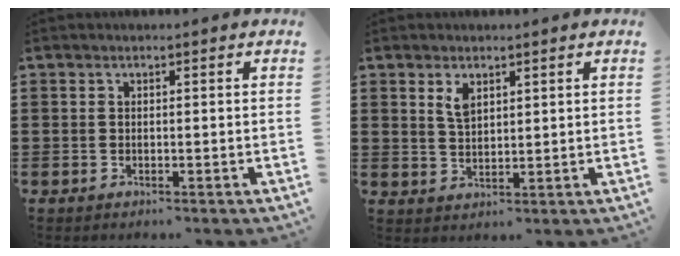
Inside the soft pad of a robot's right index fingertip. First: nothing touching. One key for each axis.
{"total": 2.9, "fx": 1.7, "fy": 1.4, "fz": 1.9, "tx": -0.043, "ty": 0.004, "tz": 0.031}